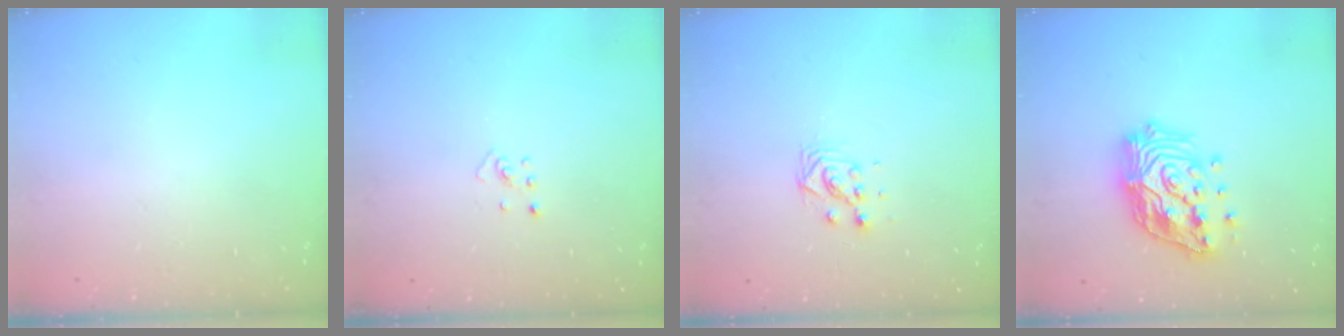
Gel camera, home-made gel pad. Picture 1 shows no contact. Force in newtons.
{"total": 2.5, "press": 2.4, "slide": 0.5}
{"total": 4.6, "press": 4.6, "slide": 0.2}
{"total": 19.6, "press": 19.5, "slide": 2.3}